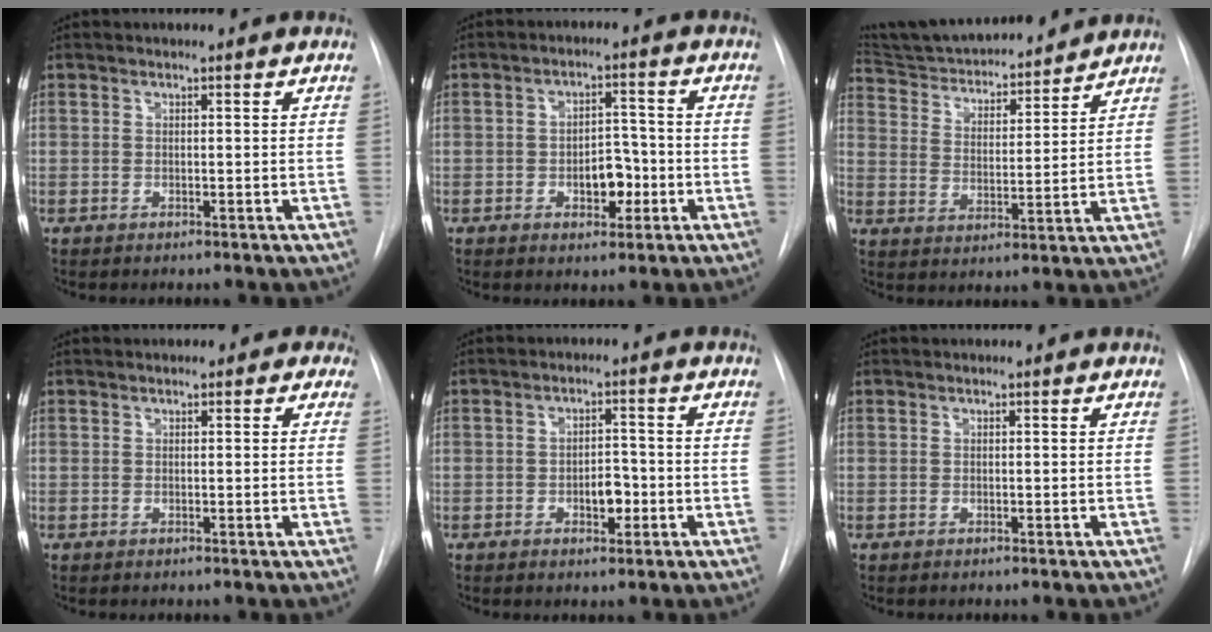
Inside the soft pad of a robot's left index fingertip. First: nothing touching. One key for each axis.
{"total": 5.3, "fx": -1.7, "fy": 2.9, "fz": 4.0, "tx": -0.053, "ty": 0.012, "tz": -0.022}
{"total": 17.0, "fx": 15.9, "fy": 2.8, "fz": 5.3, "tx": -0.084, "ty": 0.009, "tz": 0.255}
{"total": 2.1, "fx": 1.3, "fy": 1.4, "fz": 0.7, "tx": 0.014, "ty": -0.002, "tz": 0.006}
{"total": 3.8, "fx": -1.3, "fy": 1.9, "fz": 3.0, "tx": -0.038, "ty": 0.006, "tz": -0.015}
{"total": 0.0}